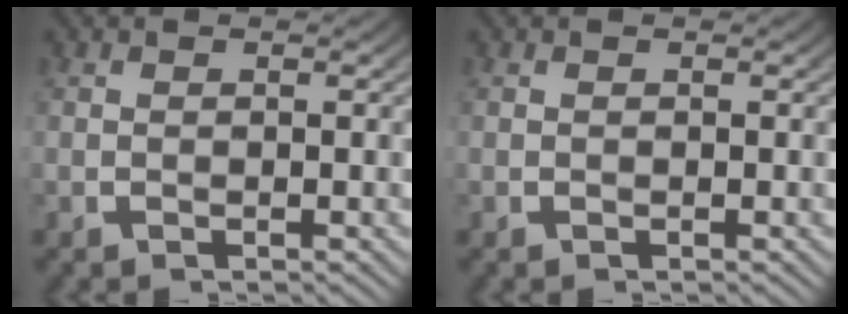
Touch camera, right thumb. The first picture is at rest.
{"total": 0.0}